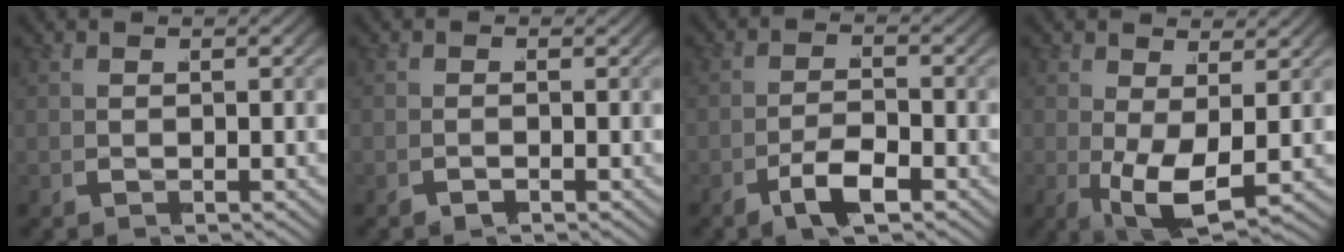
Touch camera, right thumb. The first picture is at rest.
{"total": 1.0, "force": [-0.9, 0.2, -0.3], "torque": [0.001, -0.007, -0.023]}
{"total": 2.9, "force": [-2.3, 0.9, 1.5], "torque": [-0.023, -0.006, -0.048]}
{"total": 4.9, "force": [-0.5, 2.7, 4.0], "torque": [-0.075, -0.029, -0.002]}